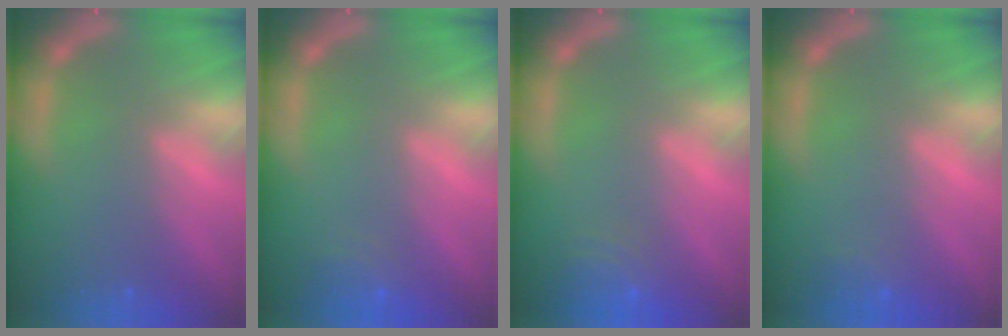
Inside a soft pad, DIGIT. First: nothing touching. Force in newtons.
{"total": 1.9}
{"total": 4.0}
{"total": 1.4}